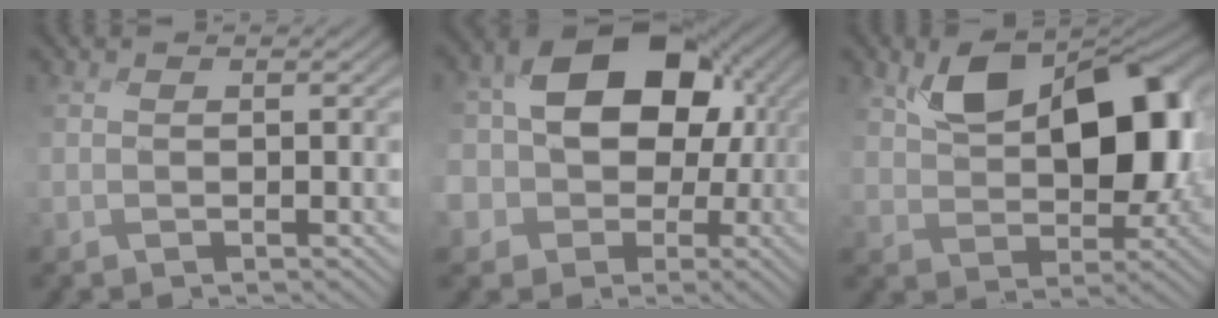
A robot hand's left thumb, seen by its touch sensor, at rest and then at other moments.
{"total": 15.1, "force": [0.9, 12.5, 8.4], "torque": [-0.171, -0.011, 0.005]}
{"total": 12.2, "force": [2.2, 7.3, 9.5], "torque": [-0.158, -0.006, 0.044]}